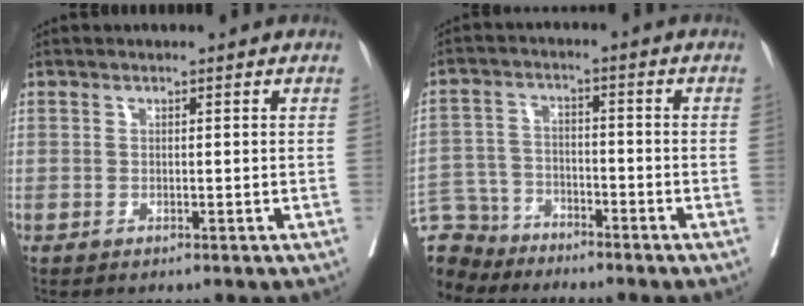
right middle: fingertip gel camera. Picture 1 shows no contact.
{"total": 8.8, "force": [-7.9, 3.7, -0.2], "torque": [-0.008, 0.012, -0.150]}